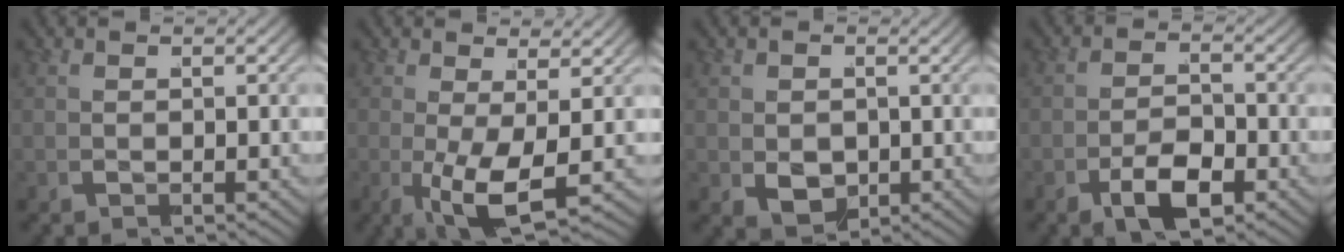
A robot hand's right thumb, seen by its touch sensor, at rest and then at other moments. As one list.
[{"total": 5.4, "force": [-0.8, 2.4, 4.7], "torque": [-0.092, -0.029, -0.011]}, {"total": 3.7, "force": [-0.6, 3.1, 2.0], "torque": [-0.050, -0.034, 0.000]}, {"total": 4.0, "force": [-2.5, 2.0, 2.3], "torque": [-0.036, -0.014, -0.047]}]